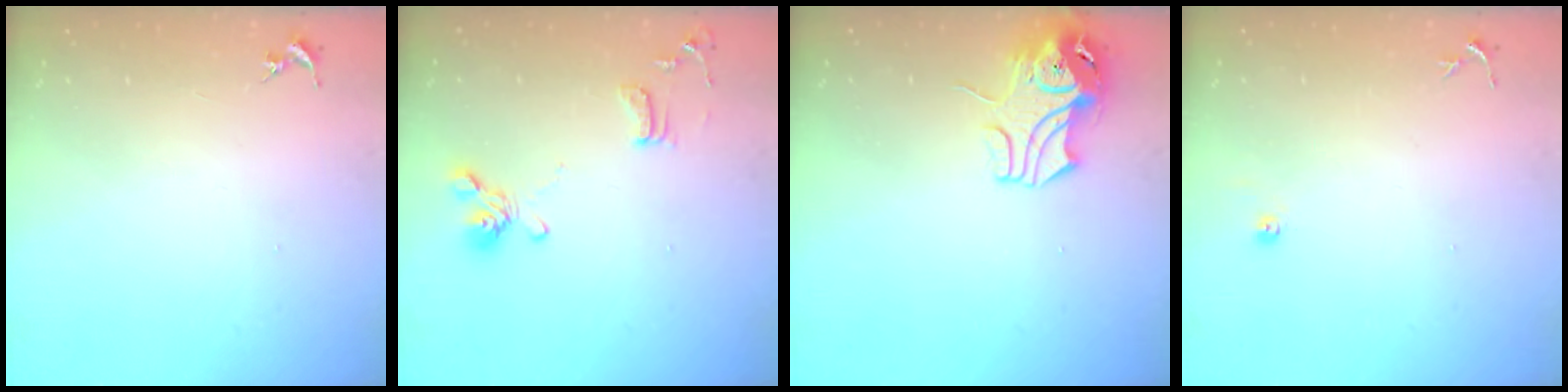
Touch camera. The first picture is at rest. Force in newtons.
{"total": 12.3, "press": 12.2, "slide": 1.8}
{"total": 9.1, "press": 9.0, "slide": 1.4}
{"total": 5.1, "press": 5.0, "slide": 0.4}